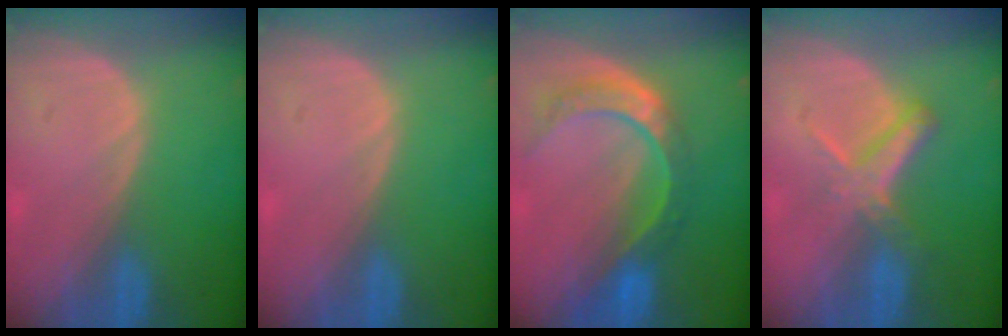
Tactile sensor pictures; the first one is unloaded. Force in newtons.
{"total": 0.0}
{"total": 8.8, "press": 7.4, "slide": 4.8}
{"total": 5.6, "press": 5.2, "slide": 2.2}